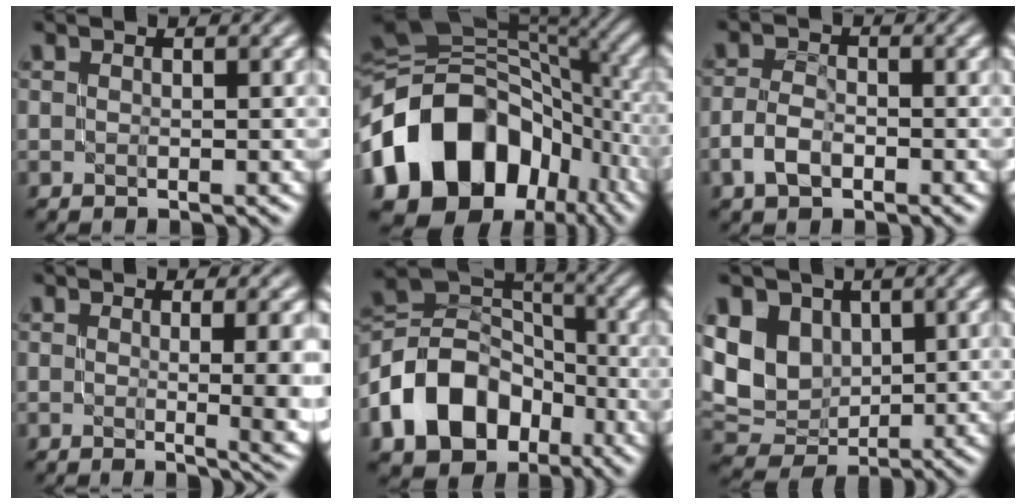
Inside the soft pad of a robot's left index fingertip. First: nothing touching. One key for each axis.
{"total": 17.1, "fx": -5.1, "fy": 12.5, "fz": 10.4, "tx": -0.199, "ty": 0.008, "tz": -0.103}
{"total": 2.7, "fx": -1.4, "fy": 1.5, "fz": 1.7, "tx": -0.033, "ty": 0.005, "tz": -0.032}
{"total": 6.7, "fx": 0.2, "fy": 2.4, "fz": 6.2, "tx": -0.045, "ty": -0.006, "tz": 0.011}
{"total": 11.4, "fx": -4.9, "fy": 8.2, "fz": 6.2, "tx": -0.126, "ty": 0.005, "tz": -0.101}
{"total": 8.0, "fx": 1.8, "fy": 6.3, "fz": 4.5, "tx": -0.106, "ty": 0.010, "tz": 0.032}